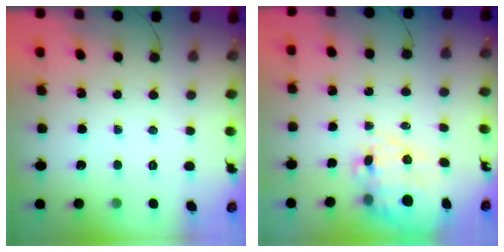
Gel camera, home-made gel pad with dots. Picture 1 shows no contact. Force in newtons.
{"total": 13.0, "press": 12.7, "slide": 2.7}